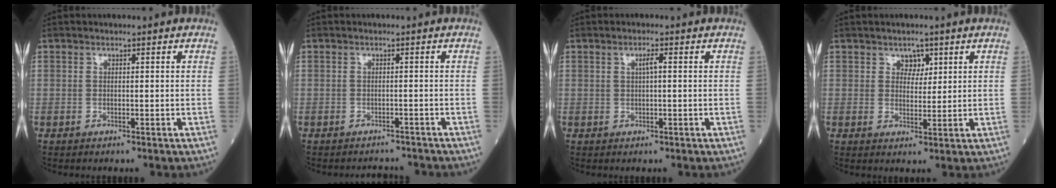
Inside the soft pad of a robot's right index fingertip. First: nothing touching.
{"total": 3.3, "force": [-3.2, 0.5, -0.4], "torque": [0.006, -0.007, -0.043]}
{"total": 1.4, "force": [0.3, 0.1, 1.4], "torque": [-0.025, 0.003, 0.003]}
{"total": 2.6, "force": [1.4, 1.7, 1.3], "torque": [-0.011, 0.000, 0.022]}